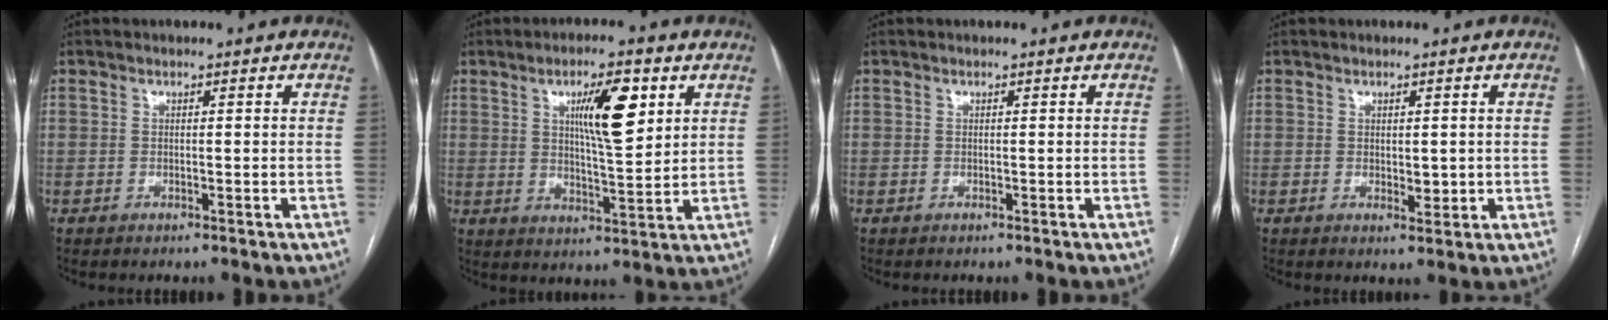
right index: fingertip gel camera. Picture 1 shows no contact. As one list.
[{"total": 9.5, "force": [3.7, 1.8, 8.6], "torque": [-0.143, 0.002, 0.062]}, {"total": 0.0}, {"total": 2.3, "force": [0.0, 1.3, 1.8], "torque": [-0.026, -0.003, 0.008]}]